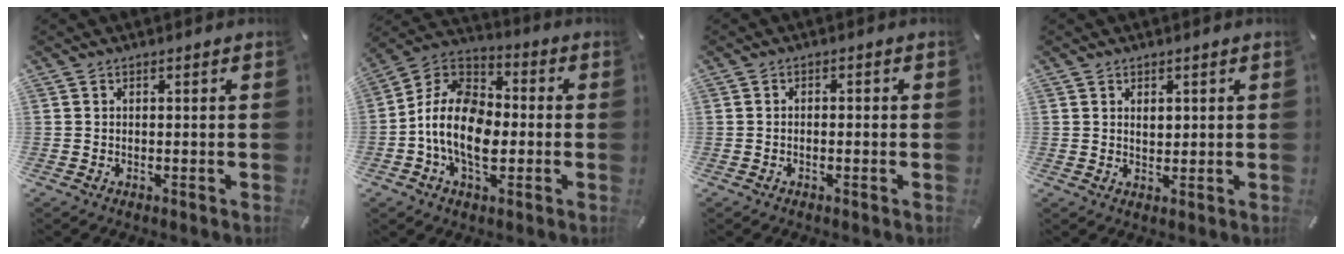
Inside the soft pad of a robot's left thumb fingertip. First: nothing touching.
{"total": 13.5, "force": [-4.4, 9.0, 9.1], "torque": [-0.207, 0.017, -0.086]}
{"total": 1.2, "force": [-0.9, 0.4, 0.7], "torque": [-0.014, 0.004, -0.018]}
{"total": 1.9, "force": [0.9, 1.4, 0.9], "torque": [-0.004, -0.002, 0.012]}